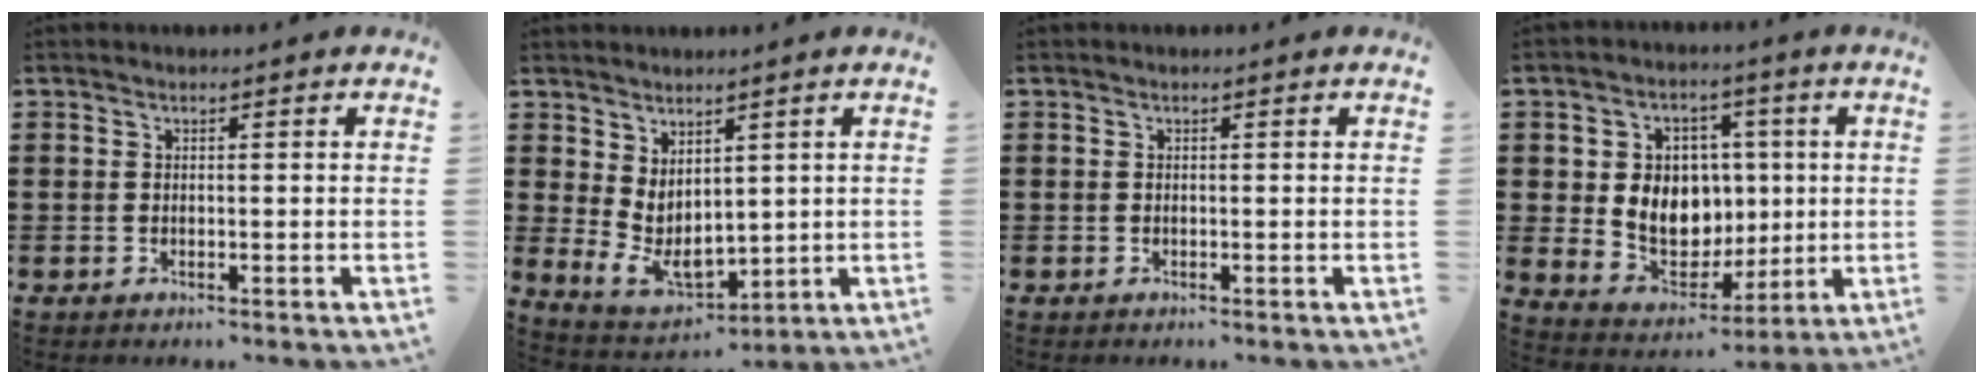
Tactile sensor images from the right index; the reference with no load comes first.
{"total": 5.2, "force": [1.6, 3.5, 3.5], "torque": [-0.093, -0.013, 0.031]}
{"total": 0.0}
{"total": 8.9, "force": [0.8, 7.5, 4.7], "torque": [-0.092, 0.012, 0.020]}